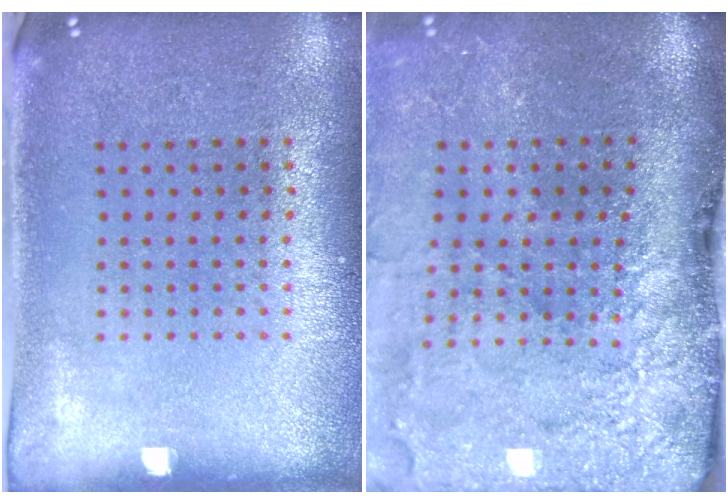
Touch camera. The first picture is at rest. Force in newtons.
{"total": 4.7, "press": 3.6, "slide": 3.1}